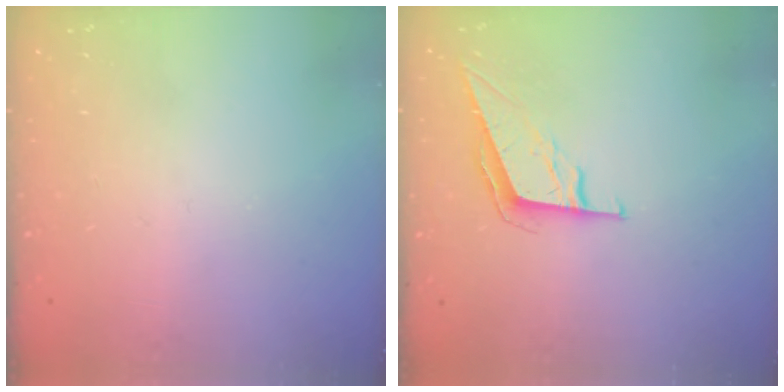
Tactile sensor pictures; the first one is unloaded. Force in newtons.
{"total": 7.4, "press": 7.1, "slide": 2.2}